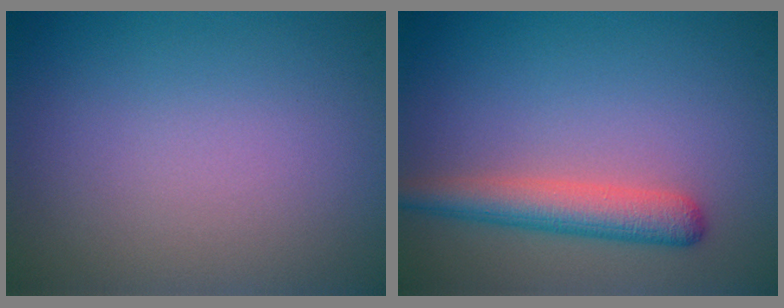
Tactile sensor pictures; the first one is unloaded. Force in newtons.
{"total": 3.7, "press": 3.7, "slide": 0.1}